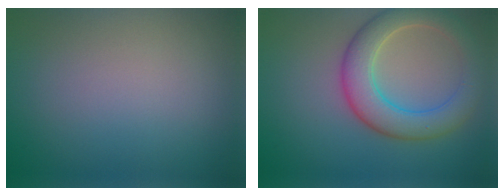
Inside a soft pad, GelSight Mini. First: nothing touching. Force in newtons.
{"total": 6.1, "press": 6.1, "slide": 0.3}